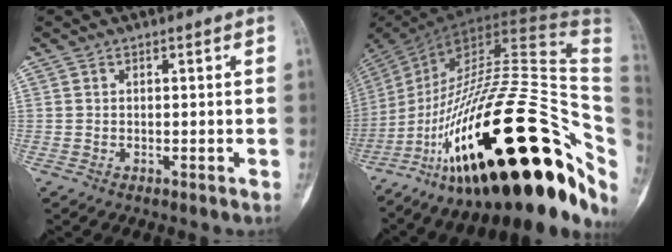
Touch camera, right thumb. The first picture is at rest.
{"total": 41.7, "force": [-13.6, 16.3, 35.8], "torque": [-0.485, 0.089, -0.211]}